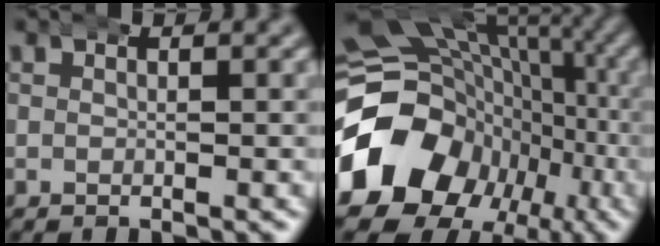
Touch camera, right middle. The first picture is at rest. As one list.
[{"total": 20.1, "force": [-5.1, 16.5, 10.3], "torque": [-0.186, -0.052, -0.079]}]